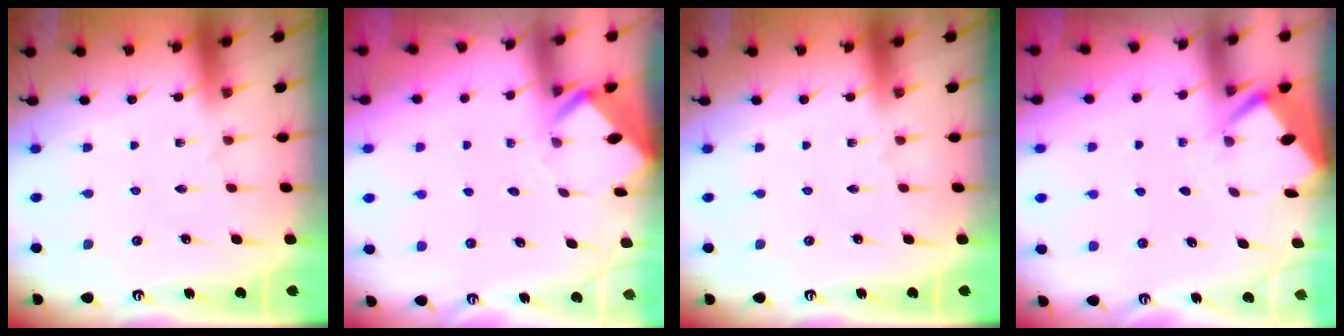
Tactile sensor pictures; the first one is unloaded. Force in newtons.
{"total": 3.2, "press": 3.2, "slide": 0.2}
{"total": 0.0}
{"total": 2.6, "press": 2.6, "slide": 0.3}